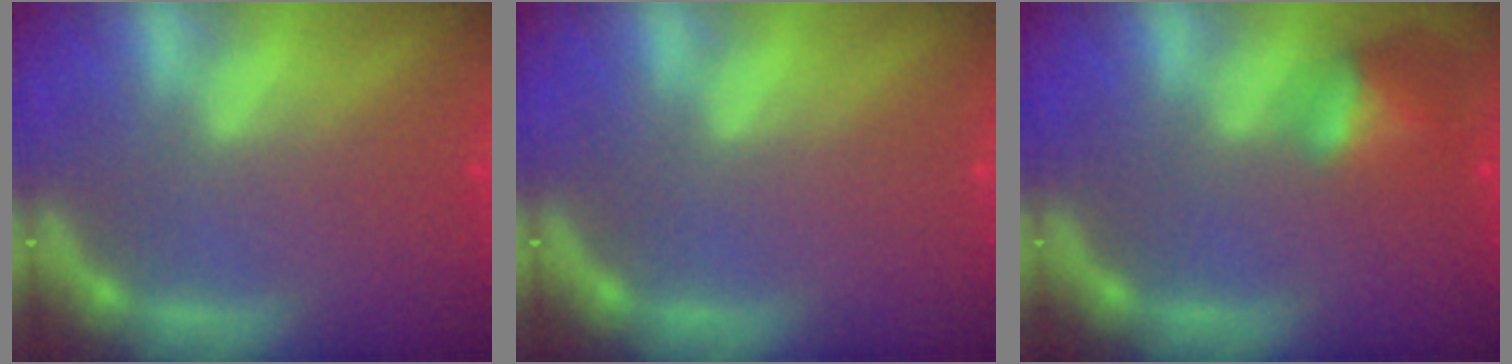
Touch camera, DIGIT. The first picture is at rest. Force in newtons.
{"total": 0.0}
{"total": 3.5}